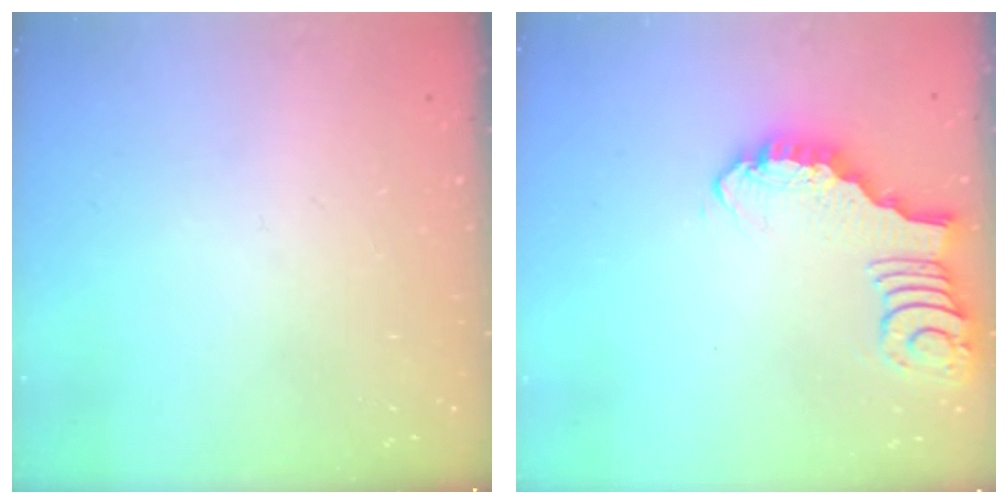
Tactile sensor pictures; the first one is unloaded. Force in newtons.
{"total": 2.9, "press": 2.9, "slide": 0.2}